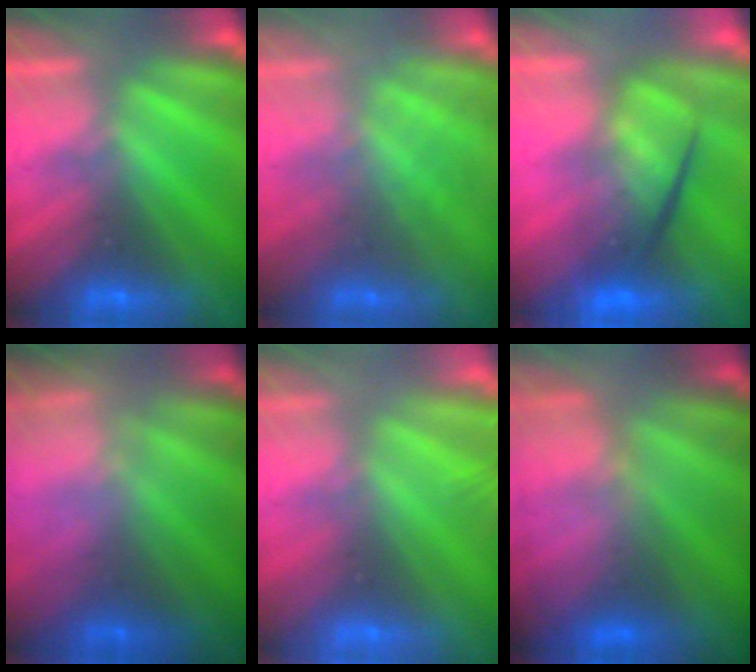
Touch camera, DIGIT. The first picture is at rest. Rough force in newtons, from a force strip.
{"total": 3.0}
{"total": 6.9}
{"total": 7.7}
{"total": 9.1}
{"total": 8.0}